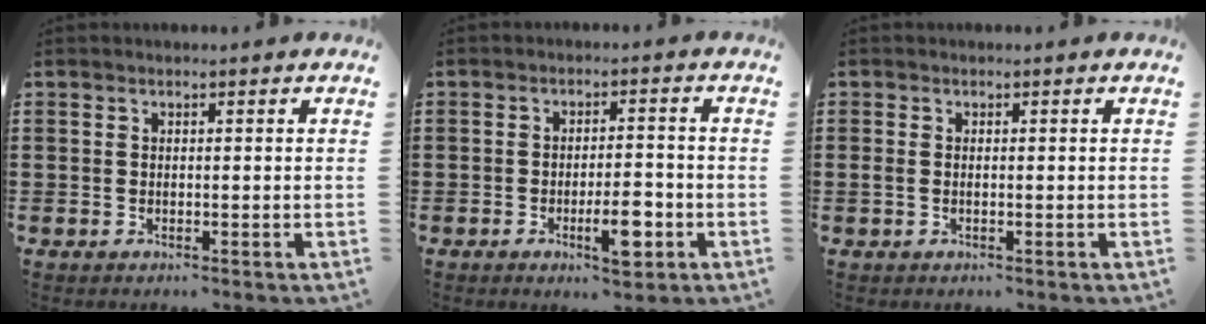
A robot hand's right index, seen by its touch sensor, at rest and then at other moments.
{"total": 5.9, "force": [-2.5, 1.7, 5.1], "torque": [-0.086, 0.000, -0.042]}
{"total": 0.6, "force": [-0.3, 0.0, 0.6], "torque": [-0.013, -0.004, -0.005]}